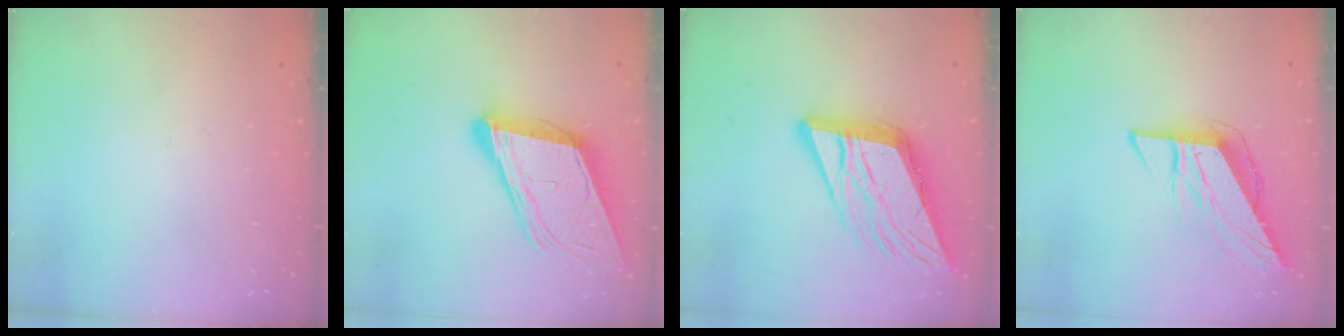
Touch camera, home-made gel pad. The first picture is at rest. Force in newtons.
{"total": 16.6, "press": 16.1, "slide": 4.0}
{"total": 16.4, "press": 16.2, "slide": 2.8}
{"total": 9.3, "press": 9.3, "slide": 0.5}